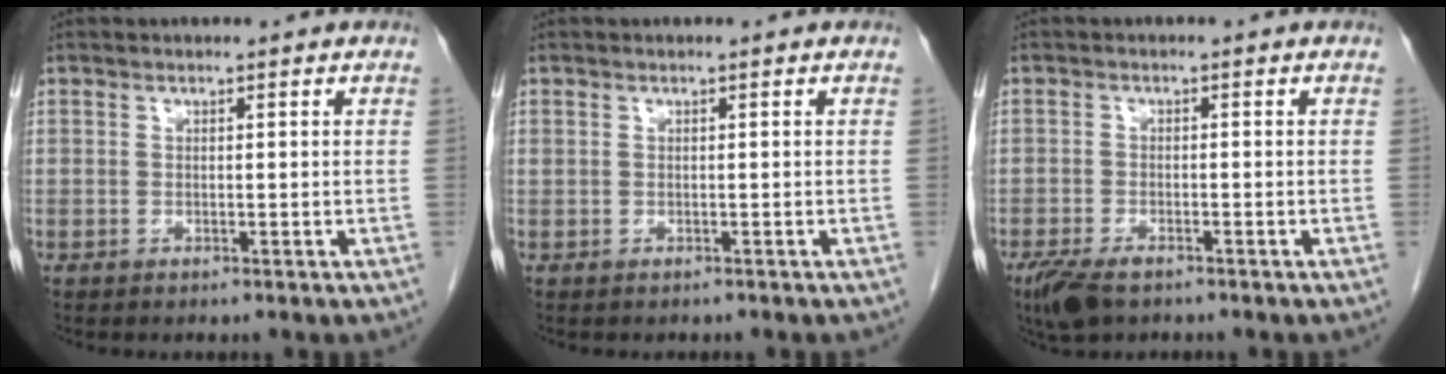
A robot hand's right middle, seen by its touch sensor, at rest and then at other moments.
{"total": 0.0}
{"total": 5.3, "force": [-3.8, 2.1, 3.0], "torque": [-0.057, -0.009, -0.064]}